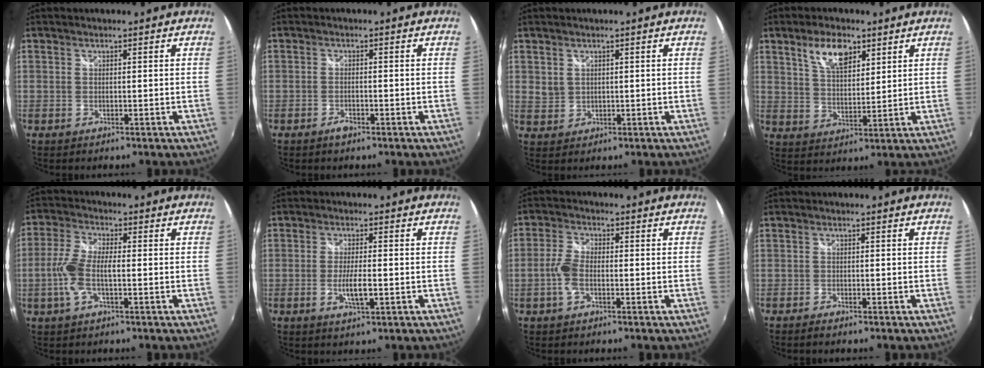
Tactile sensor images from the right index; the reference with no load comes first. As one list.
[{"total": 1.7, "force": [-1.3, 0.6, 1.0], "torque": [-0.021, 0.000, -0.023]}, {"total": 2.1, "force": [1.0, 1.7, 0.6], "torque": [-0.005, 0.005, 0.025]}, {"total": 8.0, "force": [4.6, 3.7, 5.4], "torque": [-0.098, 0.011, 0.085]}, {"total": 5.8, "force": [-1.4, 2.4, 5.1], "torque": [-0.114, 0.009, -0.027]}, {"total": 4.5, "force": [-1.2, 0.7, 4.2], "torque": [-0.082, -0.006, -0.021]}, {"total": 4.3, "force": [-1.3, 2.1, 3.6], "torque": [-0.085, 0.009, -0.023]}, {"total": 1.6, "force": [-1.4, 0.4, 0.7], "torque": [-0.021, -0.005, -0.029]}]